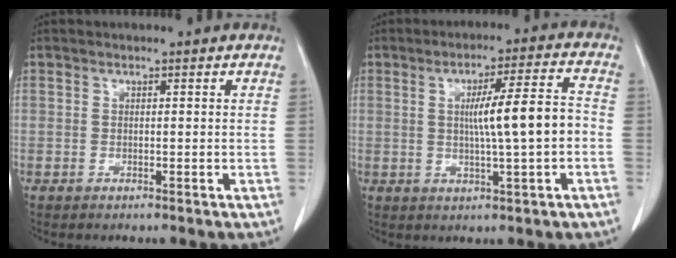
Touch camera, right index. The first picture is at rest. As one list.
[{"total": 9.2, "force": [-0.4, 0.4, 9.2], "torque": [-0.140, 0.013, -0.008]}]